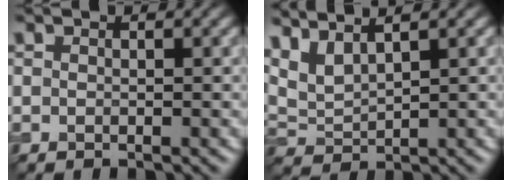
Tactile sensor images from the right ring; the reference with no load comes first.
{"total": 3.9, "force": [3.0, 1.2, 2.3], "torque": [-0.063, 0.007, 0.067]}